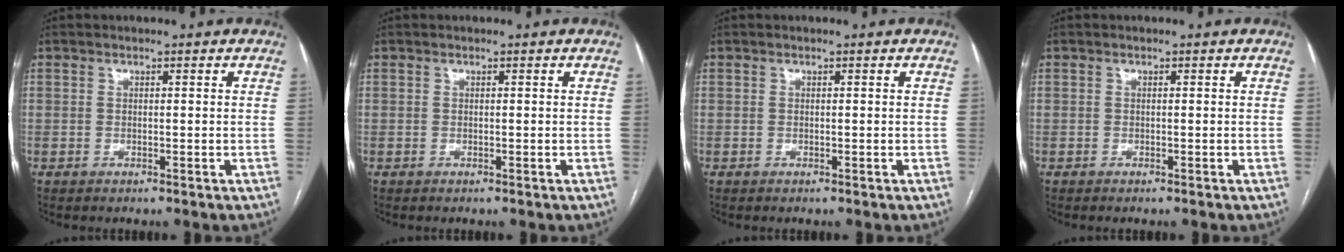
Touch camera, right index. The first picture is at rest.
{"total": 0.0}
{"total": 0.0}
{"total": 0.0}